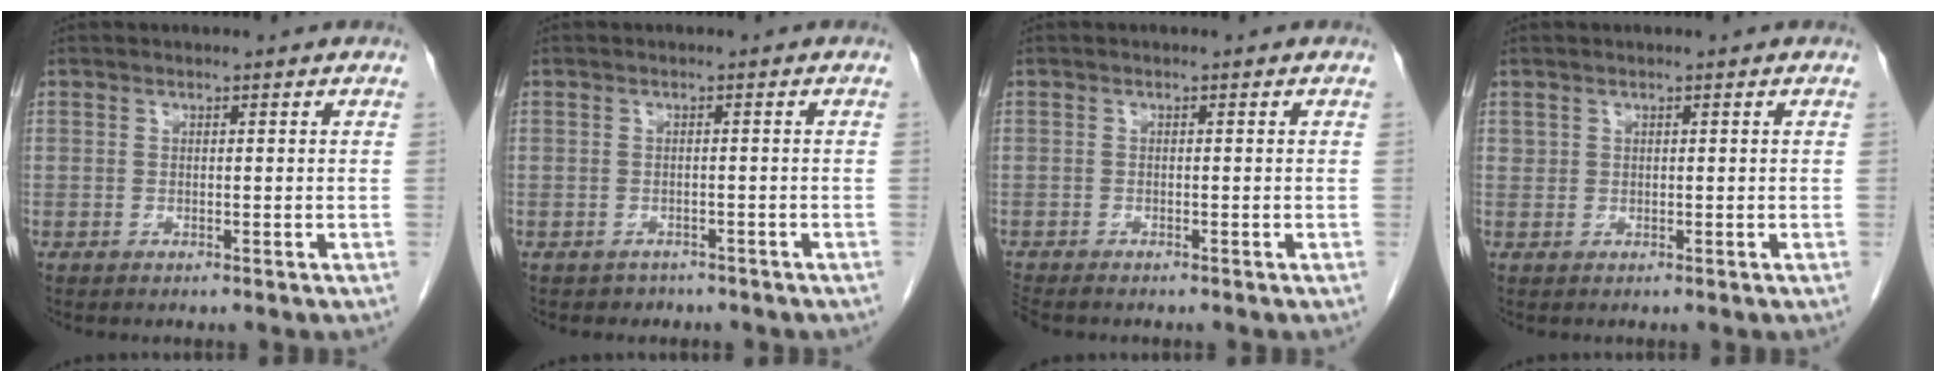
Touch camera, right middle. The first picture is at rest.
{"total": 2.5, "force": [-2.0, 1.6, 0.0], "torque": [-0.013, 0.006, -0.024]}
{"total": 2.2, "force": [-2.0, 0.4, 0.8], "torque": [-0.017, -0.006, -0.033]}
{"total": 0.5, "force": [0.4, 0.4, 0.0], "torque": [0.004, 0.001, 0.006]}